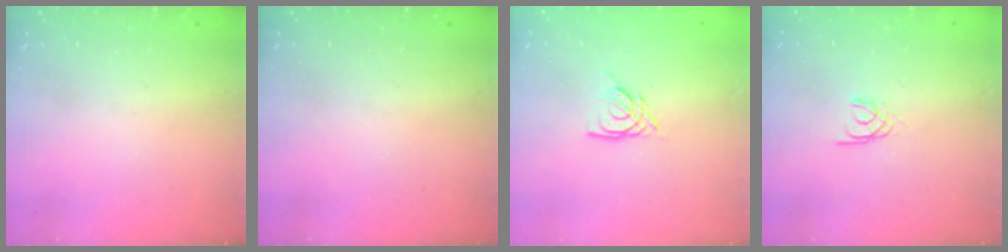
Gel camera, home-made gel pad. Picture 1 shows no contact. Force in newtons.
{"total": 0.0}
{"total": 4.7, "press": 4.7, "slide": 0.4}
{"total": 1.7, "press": 1.7, "slide": 0.3}